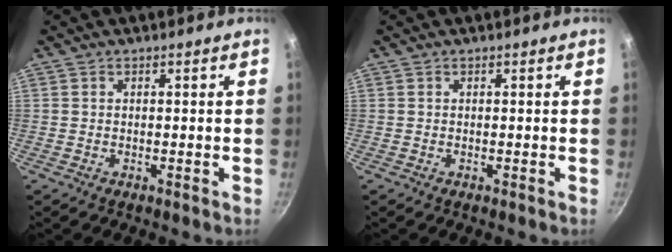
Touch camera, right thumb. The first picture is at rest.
{"total": 0.0}